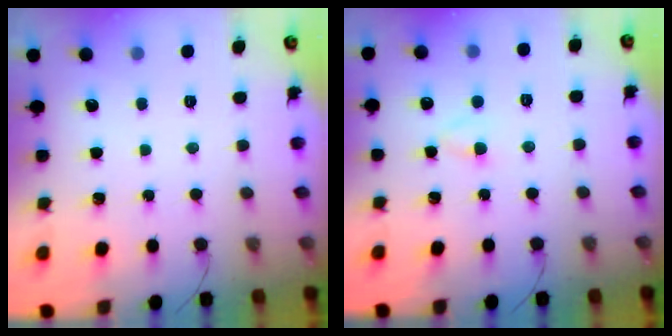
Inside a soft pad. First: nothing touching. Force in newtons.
{"total": 2.5, "press": 2.3, "slide": 1.0}